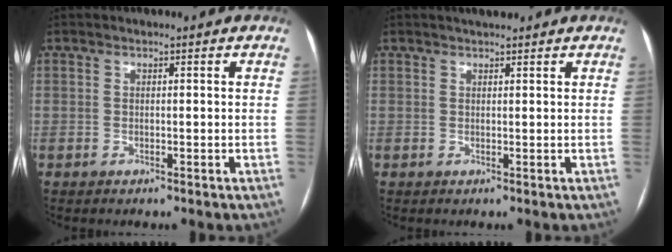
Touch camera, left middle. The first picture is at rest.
{"total": 2.6, "force": [2.2, 0.4, 1.3], "torque": [-0.020, 0.016, 0.034]}